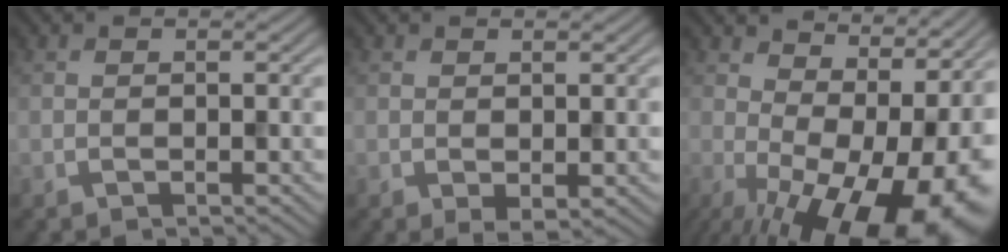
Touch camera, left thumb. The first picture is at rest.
{"total": 1.5, "force": [-0.1, 0.8, 1.3], "torque": [-0.021, -0.007, 0.003]}
{"total": 18.1, "force": [-1.5, 9.1, 15.6], "torque": [-0.182, -0.013, 0.009]}